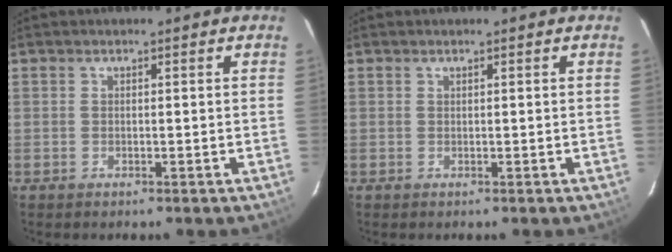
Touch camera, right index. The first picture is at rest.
{"total": 0.0}